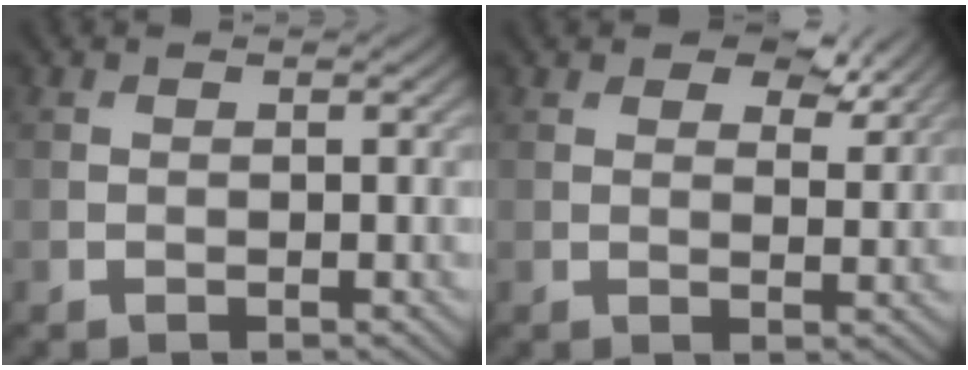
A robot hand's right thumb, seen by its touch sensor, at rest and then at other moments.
{"total": 6.2, "force": [4.3, 2.7, 3.5], "torque": [-0.052, -0.005, 0.067]}